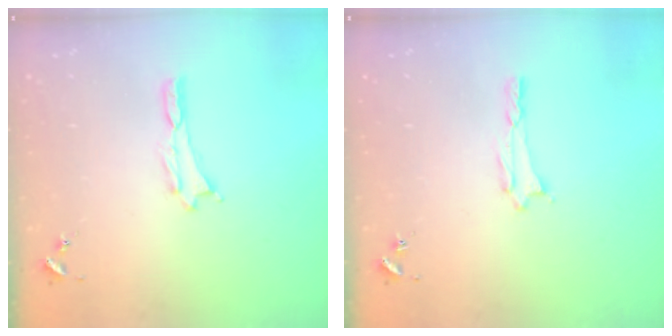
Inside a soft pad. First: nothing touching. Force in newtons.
{"total": 0.8, "press": 0.8, "slide": 0.1}